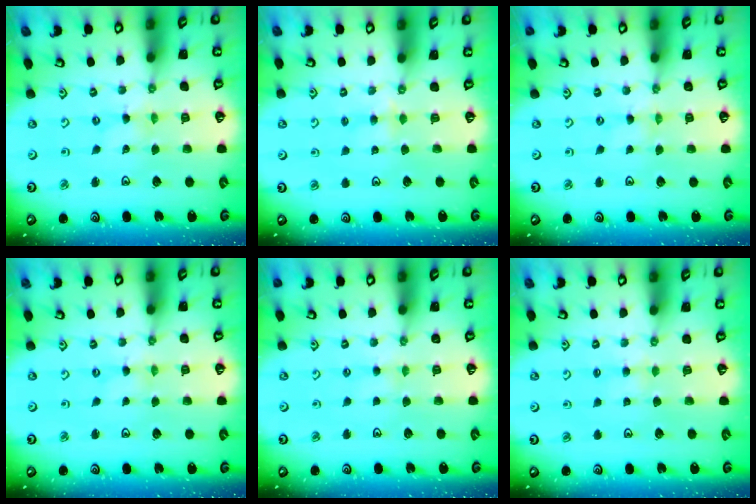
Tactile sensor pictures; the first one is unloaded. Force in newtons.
{"total": 2.9, "press": 2.9, "slide": 0.5}
{"total": 0.0}
{"total": 0.0}
{"total": 2.6, "press": 2.6, "slide": 0.5}
{"total": 3.6, "press": 3.5, "slide": 0.6}